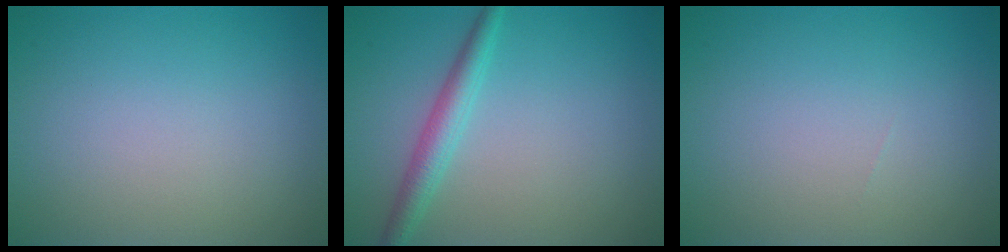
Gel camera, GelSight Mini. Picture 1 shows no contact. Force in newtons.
{"total": 2.6, "press": 2.6, "slide": 0.1}
{"total": 0.0}